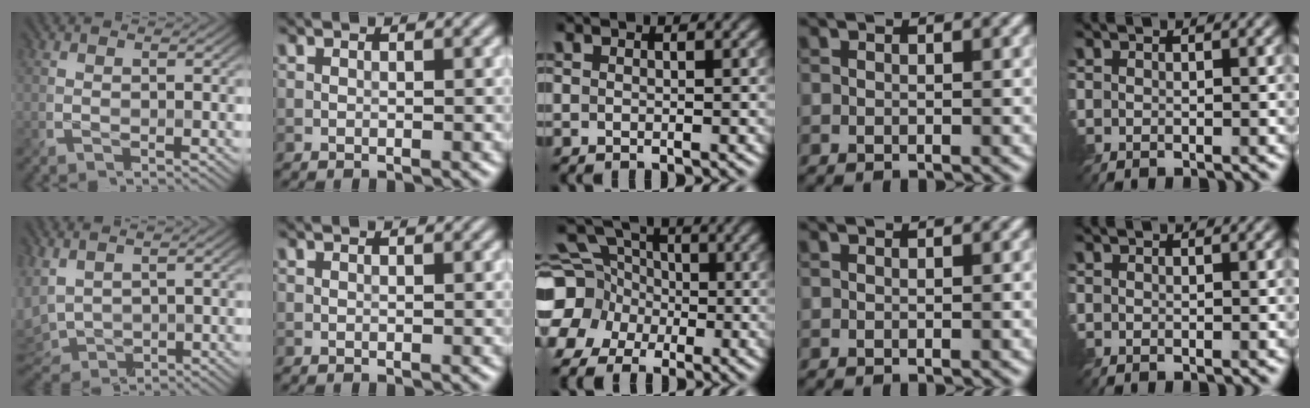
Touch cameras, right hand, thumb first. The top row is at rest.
{"thumb": {"total": 5.1, "force": [1.3, 2.9, 4.0], "torque": [-0.125, 0.003, 0.025]}, "middle": {"total": 10.9, "force": [-2.8, 9.8, 3.9], "torque": [-0.111, -0.001, -0.070]}}